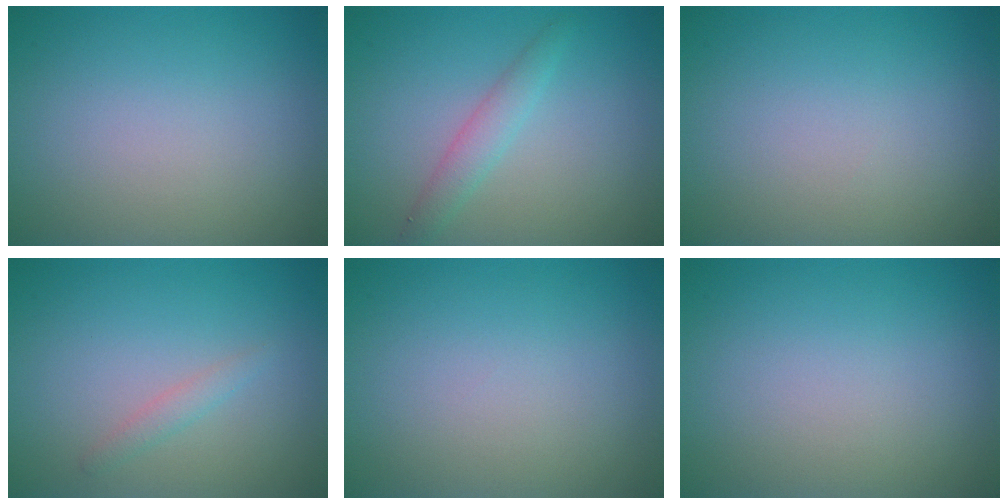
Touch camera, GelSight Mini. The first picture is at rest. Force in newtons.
{"total": 2.5, "press": 2.5, "slide": 0.1}
{"total": 0.0}
{"total": 1.1, "press": 1.1, "slide": 0.2}
{"total": 0.0}
{"total": 0.0}